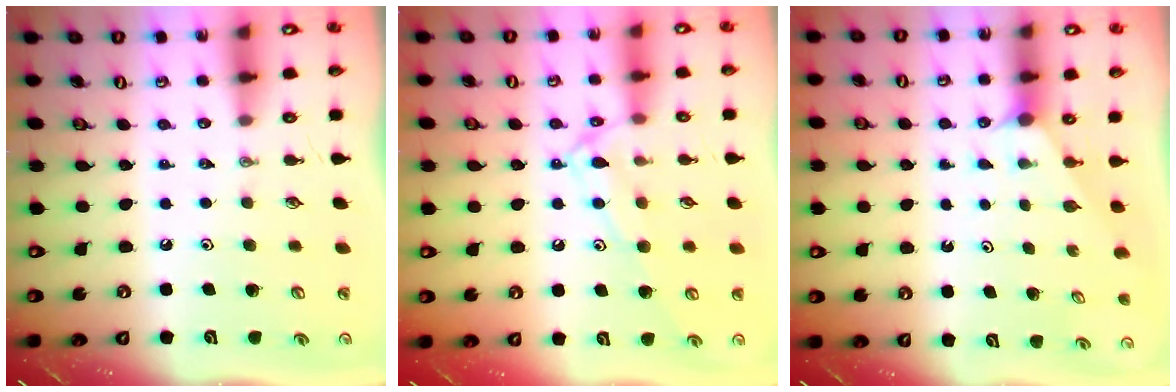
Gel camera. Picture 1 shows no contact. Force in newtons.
{"total": 11.8, "press": 11.7, "slide": 0.9}
{"total": 0.6, "press": 0.6, "slide": 0.1}